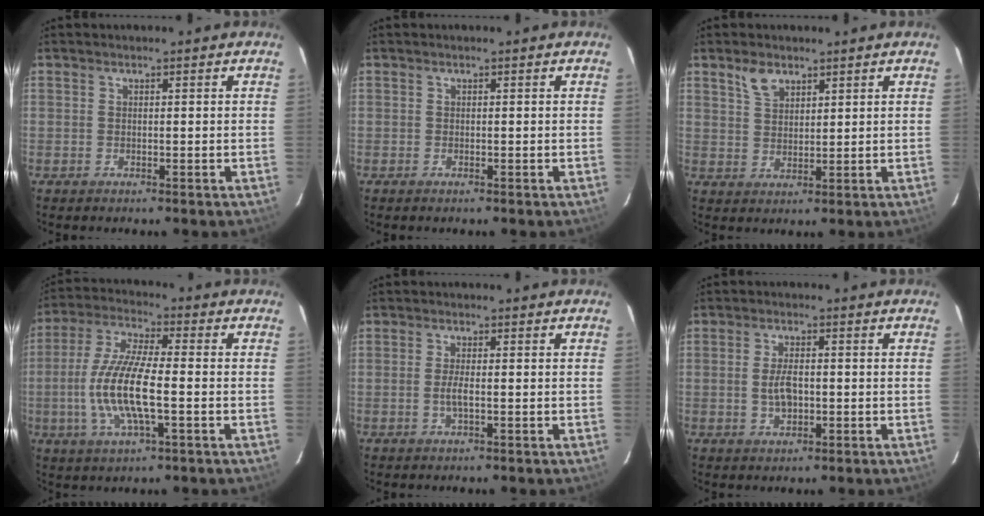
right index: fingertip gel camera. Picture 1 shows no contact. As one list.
[{"total": 0.0}, {"total": 4.4, "force": [2.9, 2.4, 2.2], "torque": [-0.037, 0.008, 0.058]}, {"total": 13.3, "force": [-2.5, 3.4, 12.6], "torque": [-0.262, -0.005, -0.049]}, {"total": 2.2, "force": [-0.6, 0.4, 2.1], "torque": [-0.042, -0.005, -0.010]}, {"total": 4.3, "force": [-0.5, 2.2, 3.7], "torque": [-0.071, 0.000, -0.004]}]